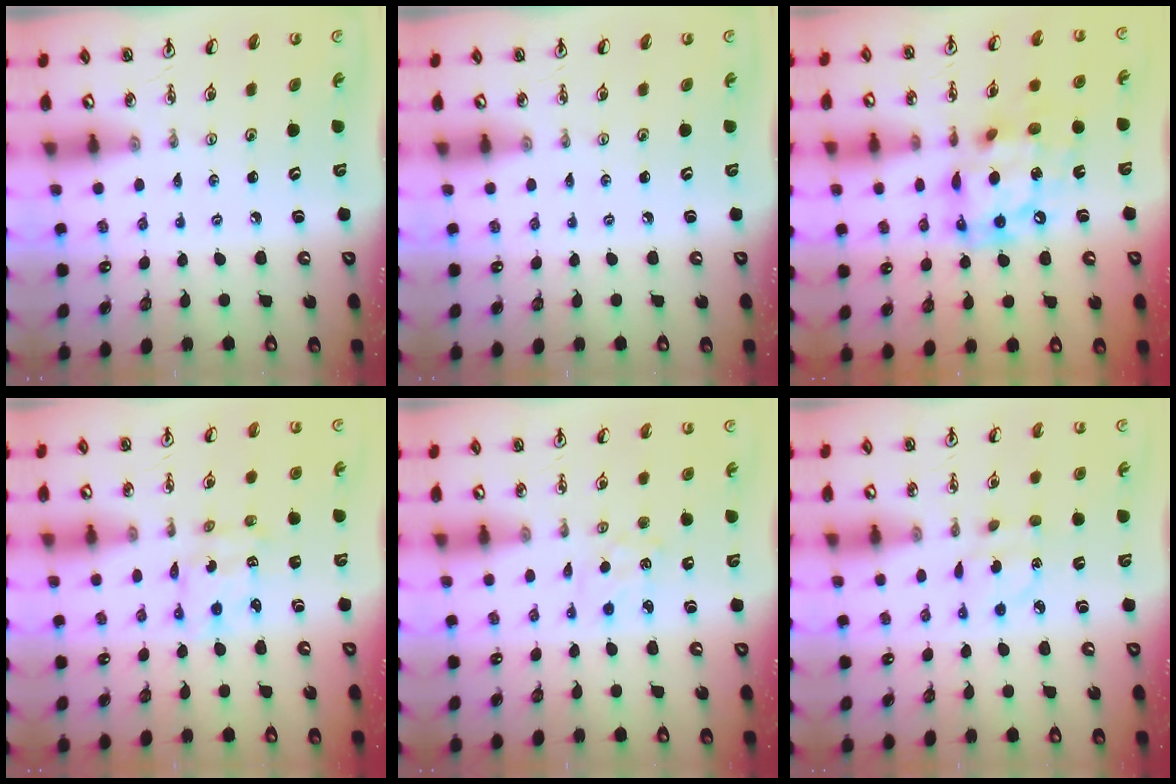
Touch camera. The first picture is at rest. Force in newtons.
{"total": 0.0}
{"total": 16.4, "press": 16.3, "slide": 1.6}
{"total": 2.8, "press": 2.8, "slide": 0.3}
{"total": 3.6, "press": 3.5, "slide": 0.5}
{"total": 3.5, "press": 3.4, "slide": 0.7}